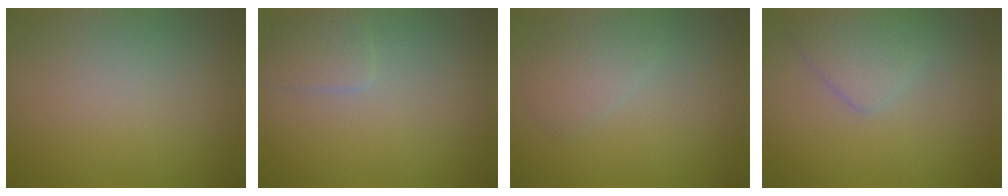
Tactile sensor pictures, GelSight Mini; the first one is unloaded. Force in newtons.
{"total": 1.6, "press": 1.5, "slide": 0.2}
{"total": 1.5, "press": 1.5, "slide": 0.1}
{"total": 2.3, "press": 2.3, "slide": 0.1}